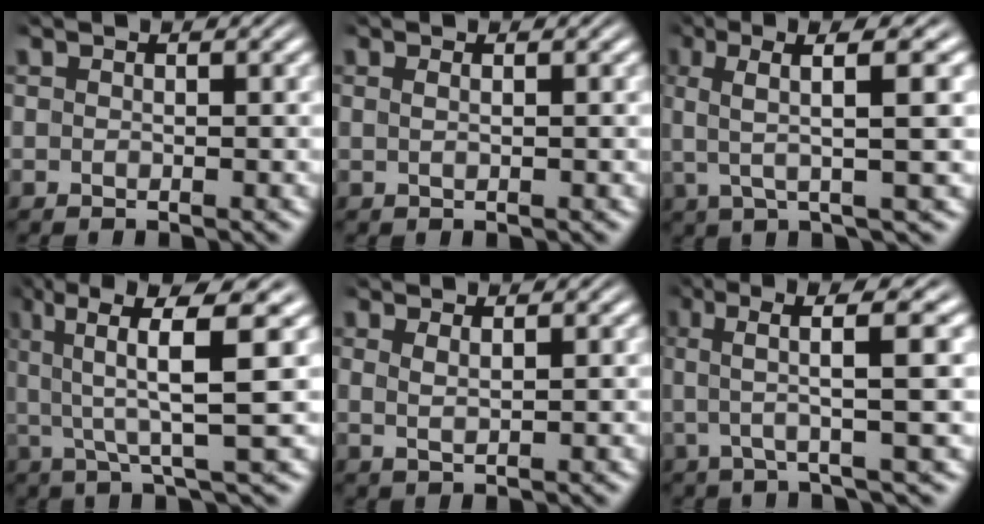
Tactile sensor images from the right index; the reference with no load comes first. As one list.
[{"total": 0.5, "force": [0.2, -0.2, 0.4], "torque": [-0.005, 0.001, 0.004]}, {"total": 6.4, "force": [2.8, 0.6, 5.7], "torque": [-0.096, 0.021, 0.040]}, {"total": 9.0, "force": [3.9, 2.1, 7.8], "torque": [-0.116, 0.017, 0.053]}, {"total": 1.3, "force": [0.8, 0.2, 1.0], "torque": [-0.018, -0.004, 0.022]}, {"total": 7.3, "force": [4.0, 1.0, 6.0], "torque": [-0.096, 0.032, 0.048]}]